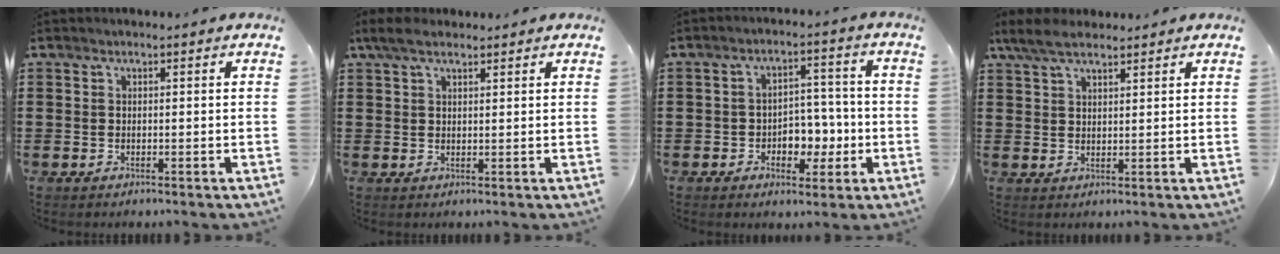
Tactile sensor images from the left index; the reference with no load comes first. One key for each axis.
{"total": 3.2, "fx": 2.0, "fy": 1.4, "fz": 2.1, "tx": -0.046, "ty": 0.006, "tz": 0.037}
{"total": 5.4, "fx": -1.6, "fy": 4.2, "fz": 3.0, "tx": -0.046, "ty": 0.006, "tz": -0.035}
{"total": 4.7, "fx": 3.5, "fy": 1.6, "fz": 2.7, "tx": -0.061, "ty": 0.002, "tz": 0.066}